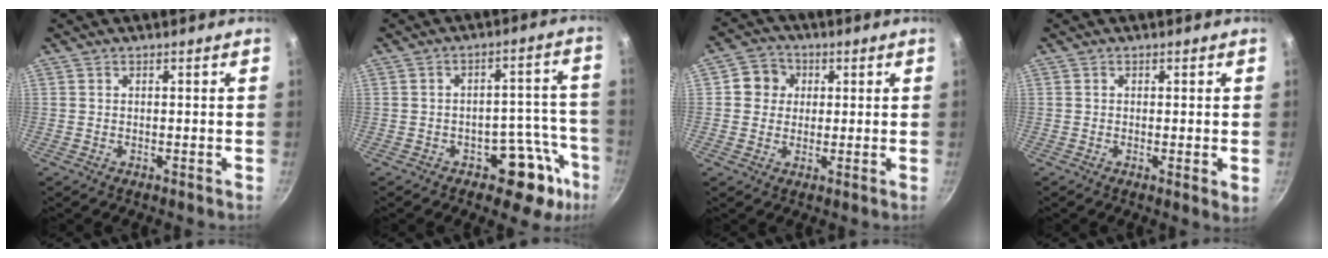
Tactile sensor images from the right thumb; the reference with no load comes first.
{"total": 10.8, "force": [-5.9, 5.7, 7.0], "torque": [-0.038, 0.055, -0.072]}
{"total": 6.1, "force": [1.1, 5.6, 2.0], "torque": [-0.006, 0.007, 0.010]}
{"total": 2.4, "force": [-0.2, 0.4, 2.4], "torque": [-0.041, -0.010, -0.007]}